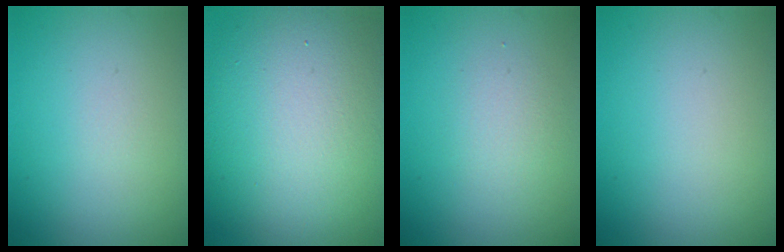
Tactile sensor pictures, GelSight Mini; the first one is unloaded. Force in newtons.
{"total": 15.1, "press": 15.1, "slide": 1.3}
{"total": 1.7, "press": 1.7, "slide": 0.2}
{"total": 0.0}